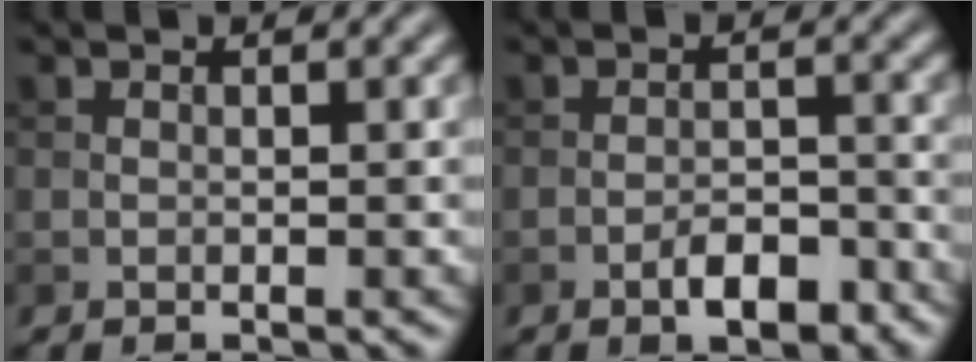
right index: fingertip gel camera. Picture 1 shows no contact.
{"total": 3.4, "force": [-2.0, 1.4, 2.4], "torque": [-0.033, 0.006, -0.032]}